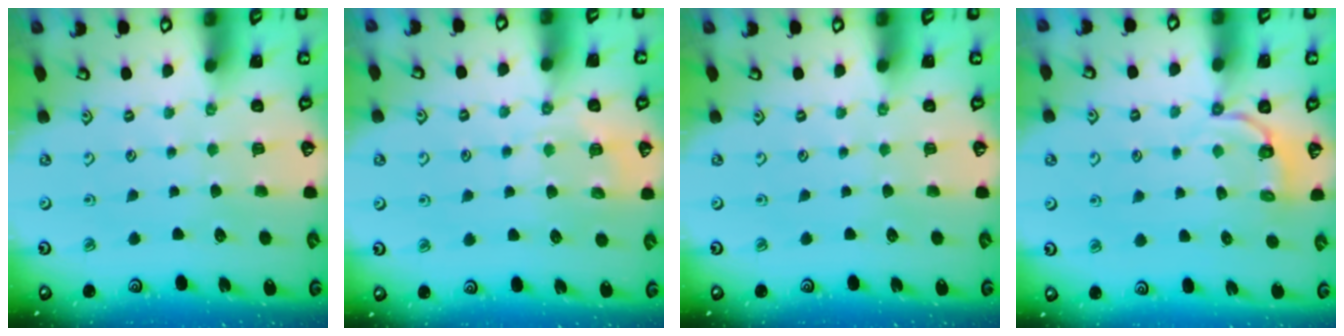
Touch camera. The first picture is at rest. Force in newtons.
{"total": 8.6, "press": 8.6, "slide": 0.2}
{"total": 0.0}
{"total": 3.5, "press": 2.1, "slide": 2.9}